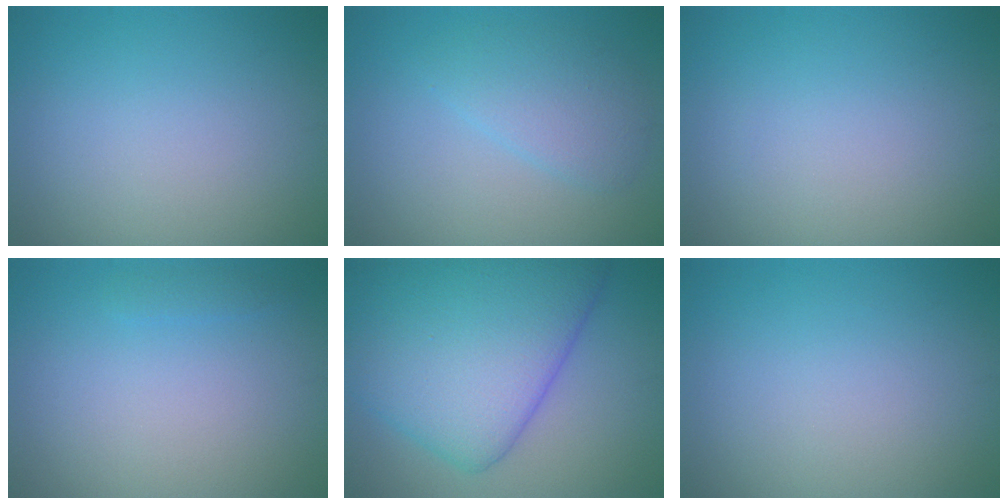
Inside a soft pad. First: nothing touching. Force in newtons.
{"total": 2.9, "press": 2.9, "slide": 0.2}
{"total": 0.0}
{"total": 0.7, "press": 0.7, "slide": 0.1}
{"total": 11.1, "press": 11.1, "slide": 0.3}
{"total": 0.0}